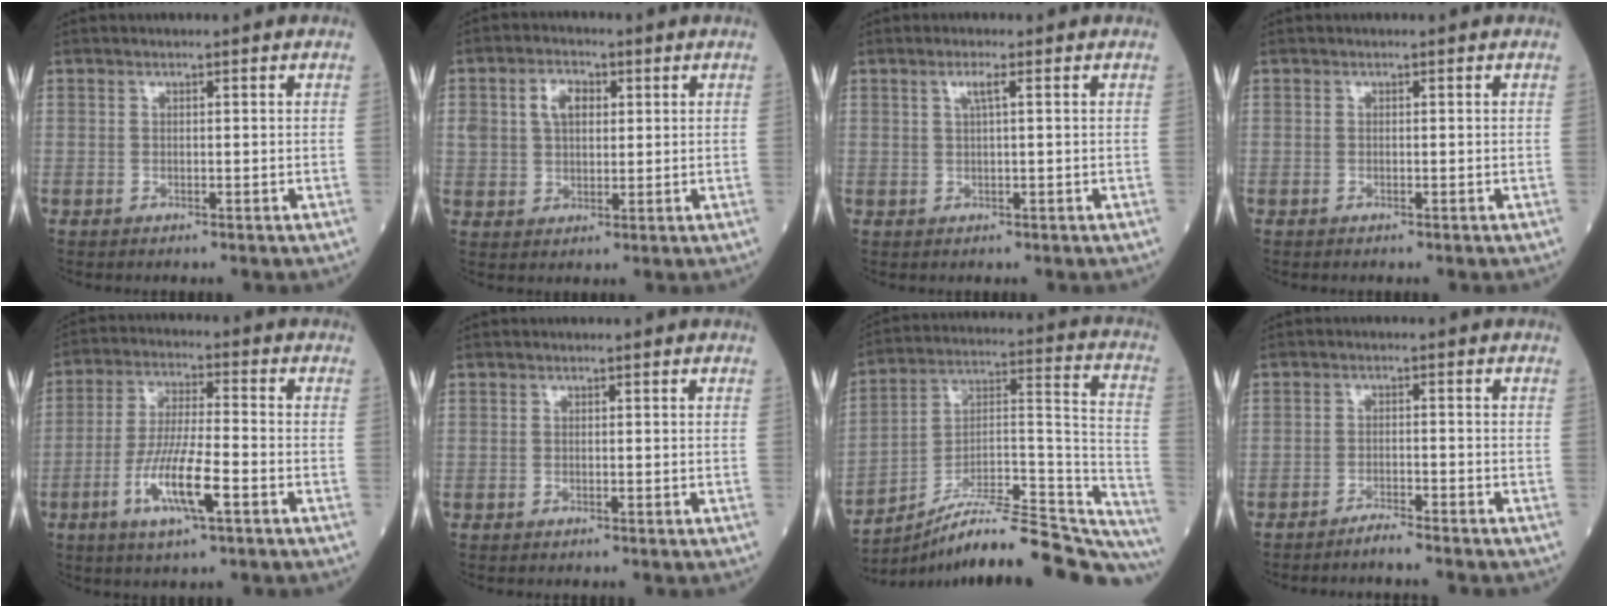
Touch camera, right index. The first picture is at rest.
{"total": 5.6, "force": [1.7, 3.7, 3.9], "torque": [-0.079, 0.017, 0.036]}
{"total": 1.8, "force": [0.7, -0.1, 1.7], "torque": [-0.036, 0.003, 0.014]}
{"total": 0.0}
{"total": 10.0, "force": [-4.0, 1.3, 9.1], "torque": [-0.174, -0.009, -0.074]}
{"total": 0.0}
{"total": 27.1, "force": [-24.2, 3.0, 11.8], "torque": [-0.110, 0.035, -0.357]}
{"total": 2.8, "force": [-2.7, -0.4, 0.8], "torque": [-0.014, -0.005, -0.045]}